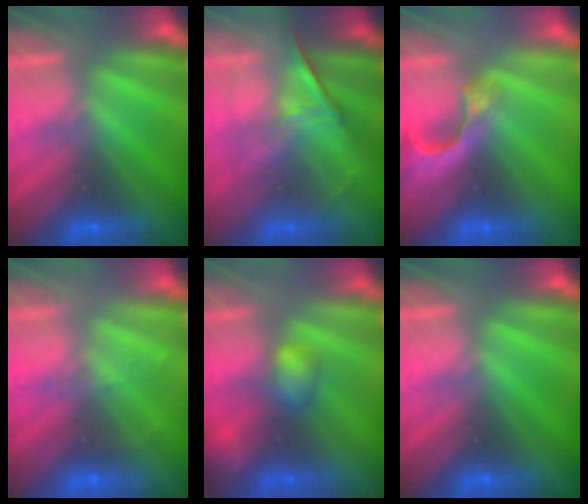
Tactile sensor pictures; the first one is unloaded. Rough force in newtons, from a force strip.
{"total": 1.1}
{"total": 4.4}
{"total": 1.9}
{"total": 2.9}
{"total": 0.0}